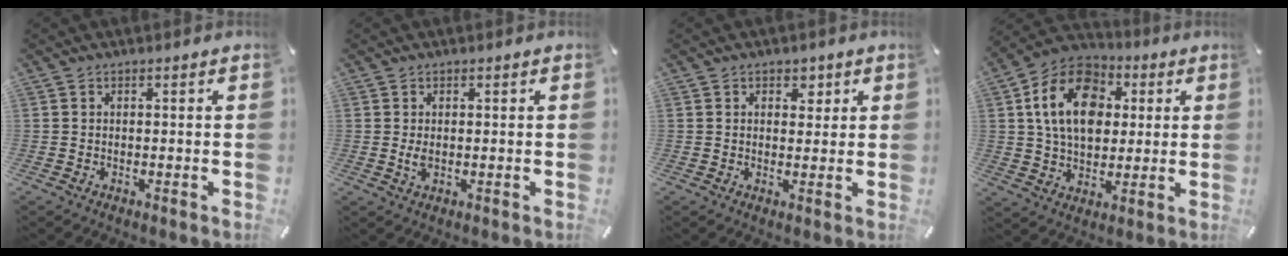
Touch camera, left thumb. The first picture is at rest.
{"total": 2.3, "force": [0.1, 1.2, 1.9], "torque": [-0.053, -0.003, -0.004]}
{"total": 3.2, "force": [1.4, 2.5, 1.3], "torque": [0.001, -0.006, 0.015]}
{"total": 16.5, "force": [3.6, 12.2, 10.5], "torque": [-0.199, 0.007, 0.061]}